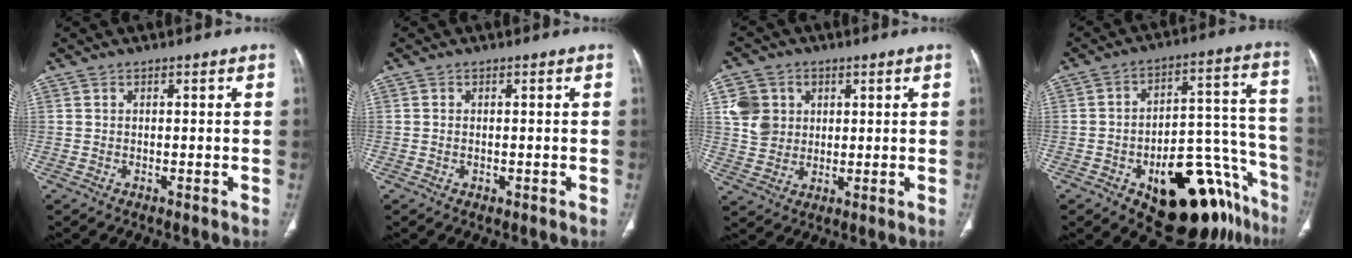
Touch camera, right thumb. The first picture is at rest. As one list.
[{"total": 0.8, "force": [-0.2, 0.6, 0.6], "torque": [-0.014, 0.001, 0.000]}, {"total": 8.2, "force": [2.3, 7.1, 3.2], "torque": [-0.039, -0.003, 0.049]}, {"total": 24.2, "force": [-13.1, 11.1, 17.0], "torque": [-0.137, 0.105, -0.175]}]